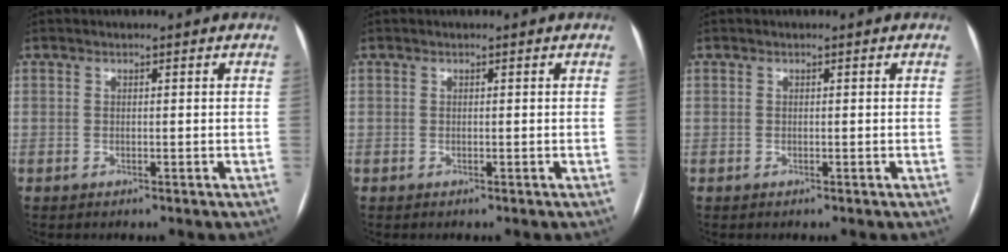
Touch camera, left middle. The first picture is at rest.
{"total": 0.0}
{"total": 0.0}